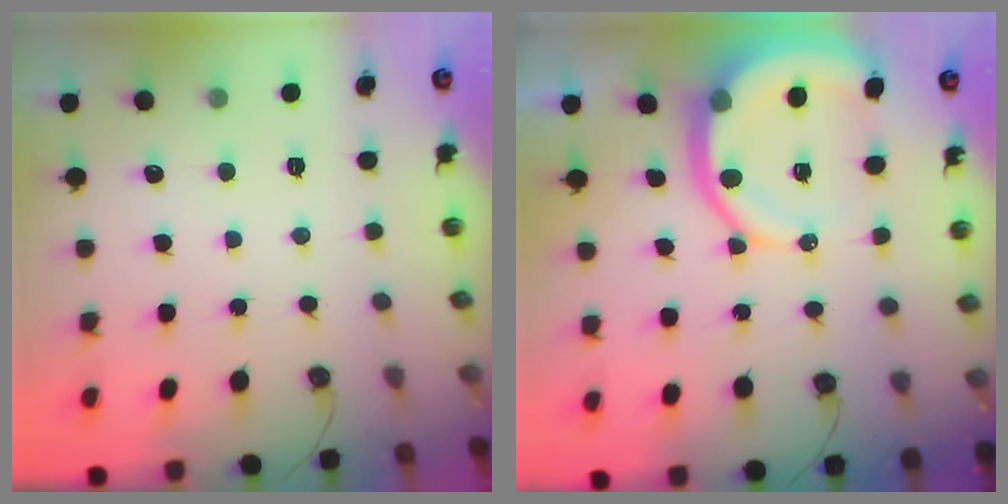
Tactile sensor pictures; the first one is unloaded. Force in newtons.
{"total": 11.4, "press": 11.3, "slide": 1.4}